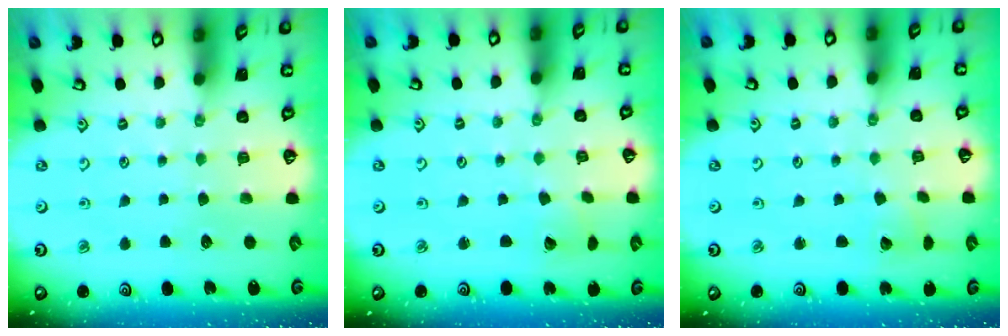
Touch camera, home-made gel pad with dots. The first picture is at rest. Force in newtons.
{"total": 2.3, "press": 2.3, "slide": 0.0}
{"total": 2.6, "press": 2.5, "slide": 0.3}